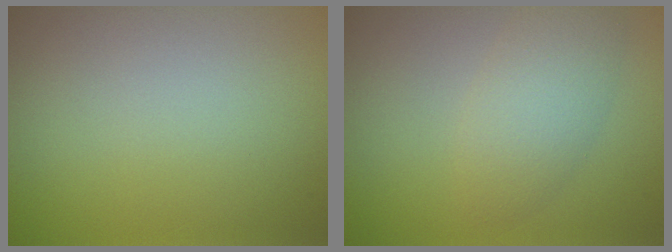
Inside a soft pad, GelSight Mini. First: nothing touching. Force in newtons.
{"total": 3.4, "press": 3.4, "slide": 0.1}